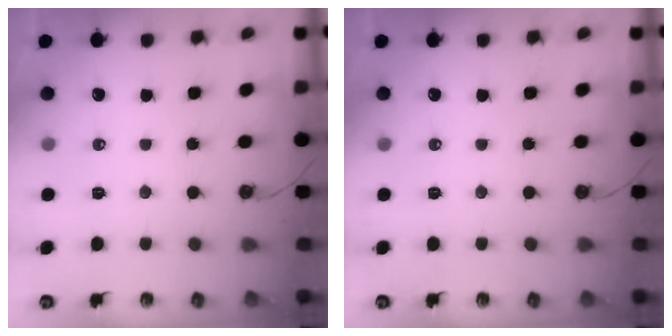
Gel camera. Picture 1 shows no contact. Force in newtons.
{"total": 0.0}